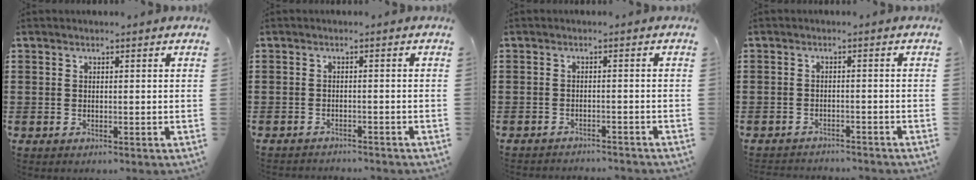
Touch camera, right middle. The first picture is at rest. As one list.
[{"total": 1.4, "force": [-1.4, 0.0, 0.0], "torque": [-0.003, 0.002, -0.029]}, {"total": 1.6, "force": [-1.6, 0.0, 0.0], "torque": [-0.005, 0.002, -0.035]}, {"total": 2.1, "force": [-2.0, 0.2, -0.3], "torque": [-0.001, 0.002, -0.047]}]